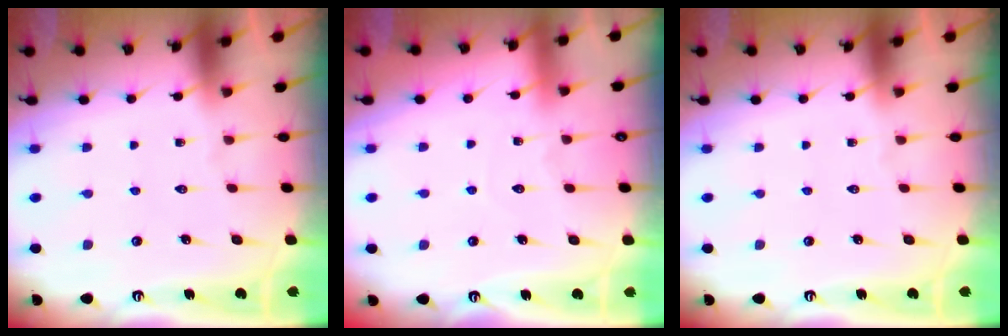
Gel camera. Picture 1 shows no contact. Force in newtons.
{"total": 4.0, "press": 4.0, "slide": 0.4}
{"total": 0.0}